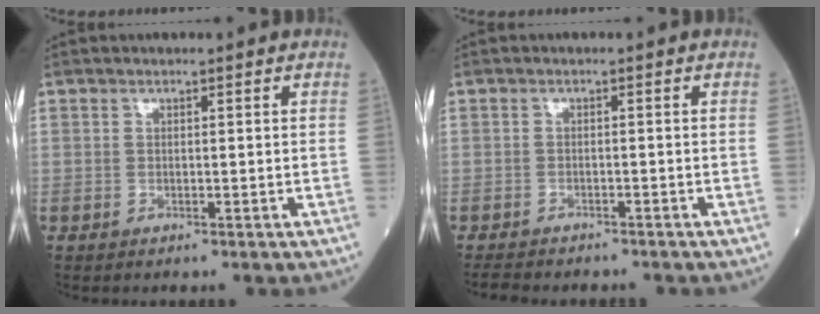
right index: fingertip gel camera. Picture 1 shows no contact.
{"total": 6.9, "force": [-6.1, 1.8, 2.5], "torque": [-0.041, -0.008, -0.086]}